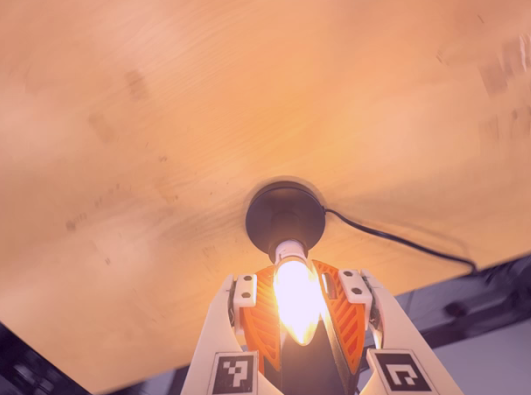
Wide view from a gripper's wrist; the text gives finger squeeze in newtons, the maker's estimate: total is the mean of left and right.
{"total": 14.8, "left": 14.7, "right": 14.9}